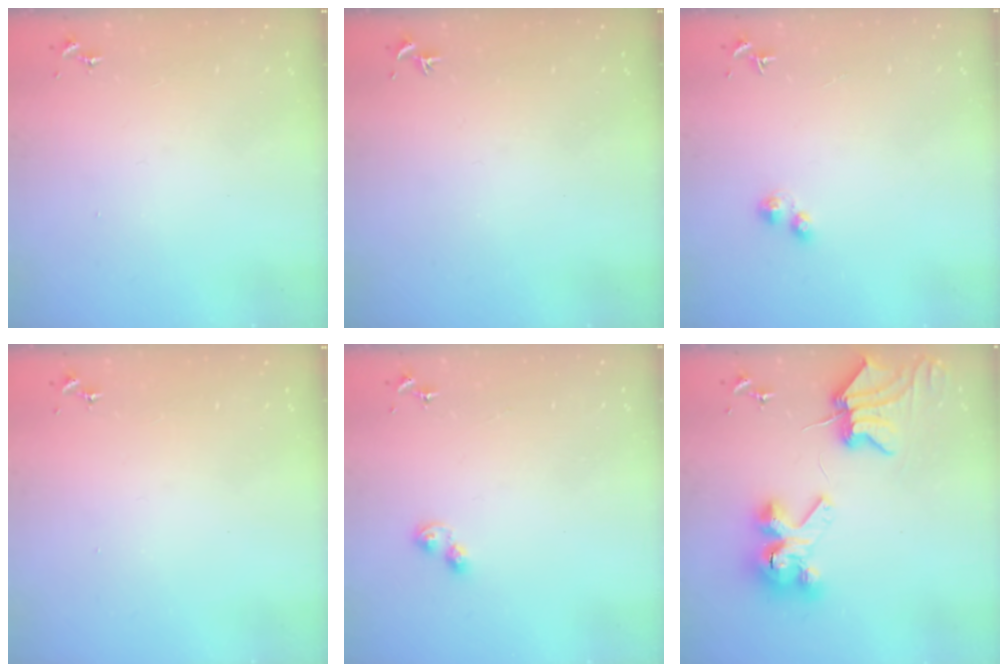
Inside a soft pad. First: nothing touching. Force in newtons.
{"total": 0.0}
{"total": 2.4, "press": 2.4, "slide": 0.4}
{"total": 0.0}
{"total": 4.1, "press": 4.1, "slide": 0.5}
{"total": 10.7, "press": 10.6, "slide": 1.2}